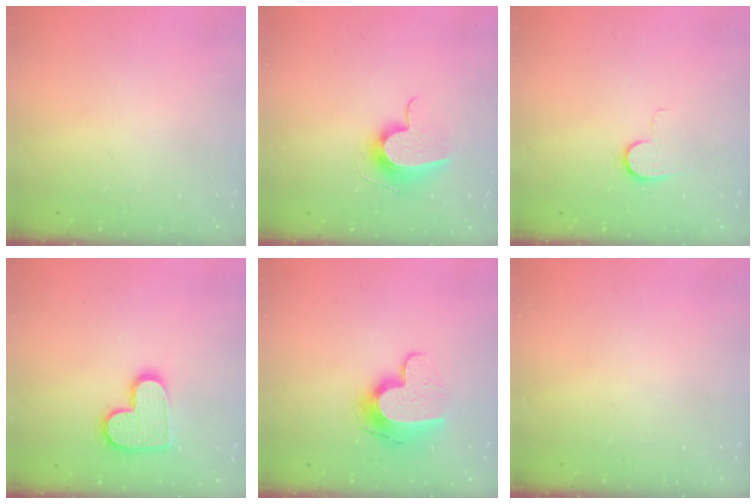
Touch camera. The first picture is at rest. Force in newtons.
{"total": 11.1, "press": 11.0, "slide": 0.5}
{"total": 7.1, "press": 7.1, "slide": 0.7}
{"total": 12.8, "press": 12.8, "slide": 0.9}
{"total": 12.0, "press": 11.9, "slide": 0.9}
{"total": 0.0}